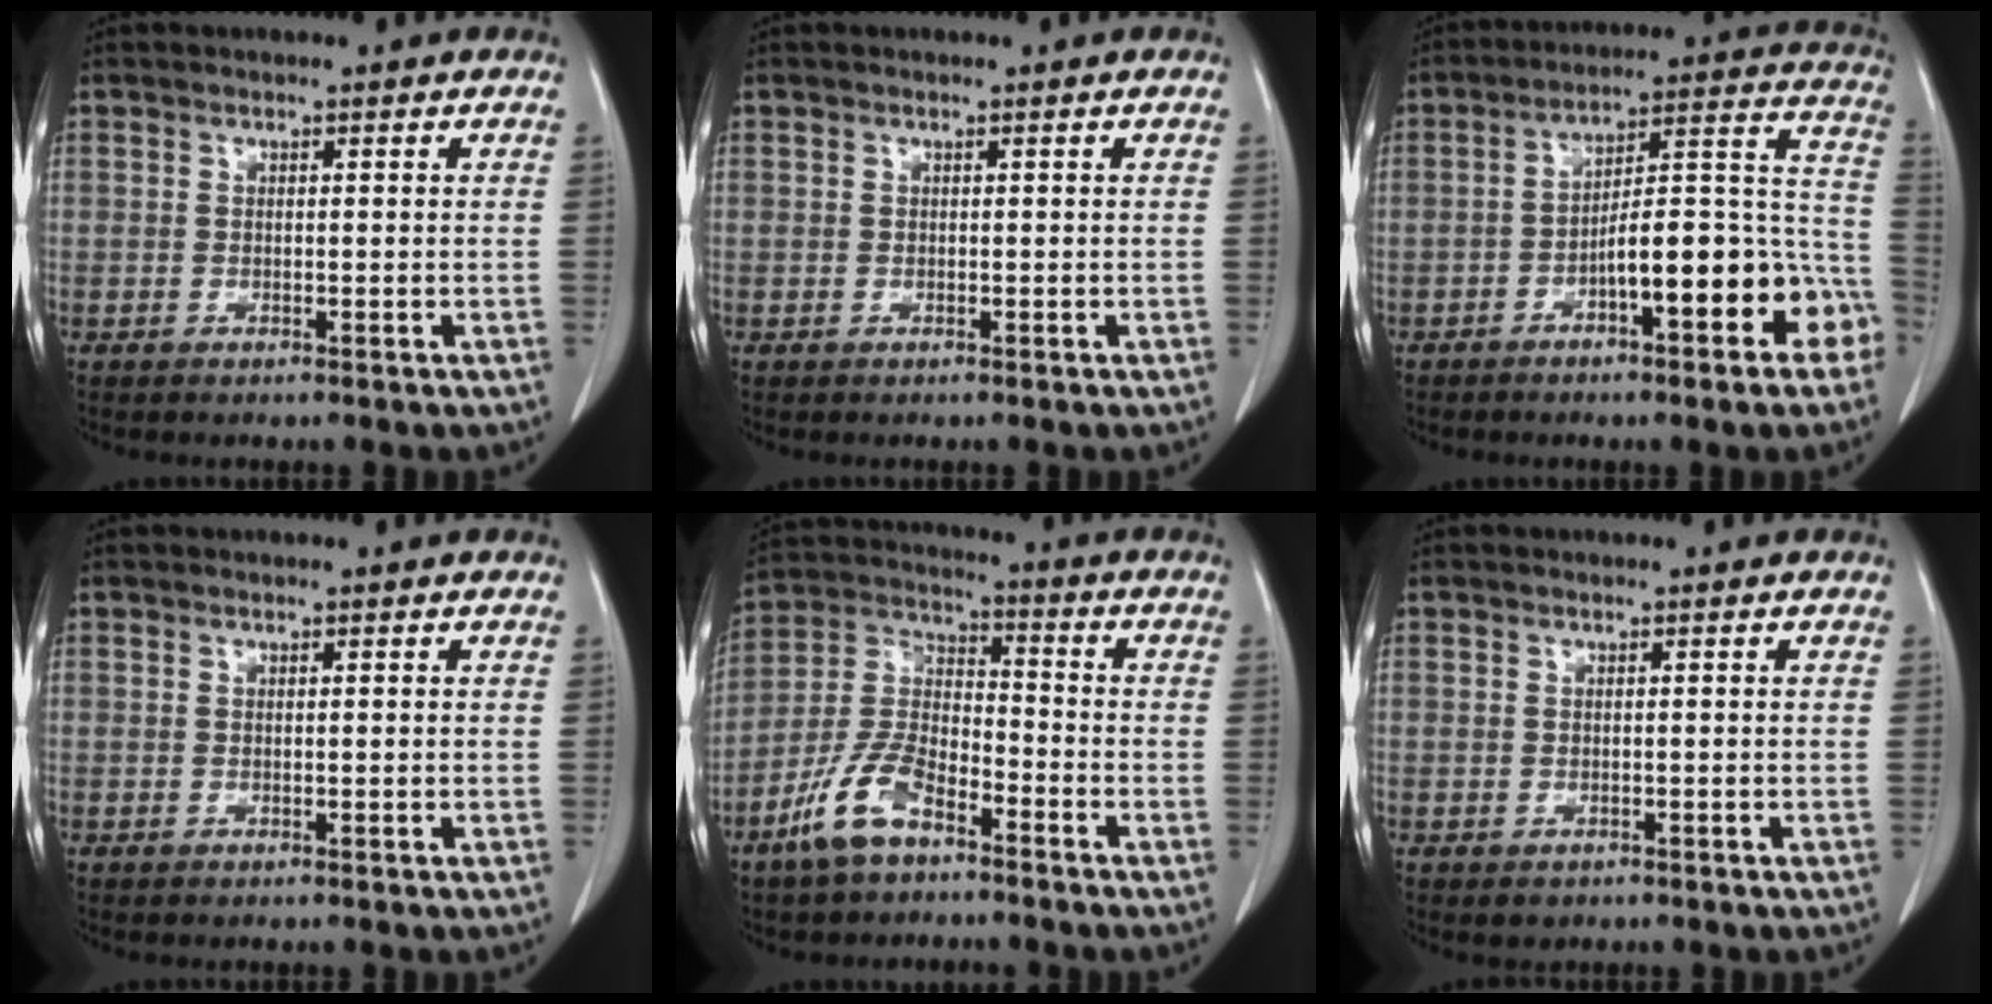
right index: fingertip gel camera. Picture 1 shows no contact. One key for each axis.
{"total": 0.0}
{"total": 15.5, "fx": -6.5, "fy": 3.6, "fz": 13.6, "tx": -0.179, "ty": 0.046, "tz": -0.089}
{"total": 0.0}
{"total": 10.2, "fx": -6.5, "fy": 4.3, "fz": 6.5, "tx": -0.152, "ty": 0.004, "tz": -0.130}
{"total": 1.1, "fx": -0.5, "fy": 0.9, "fz": 0.3, "tx": -0.003, "ty": 0.002, "tz": -0.002}